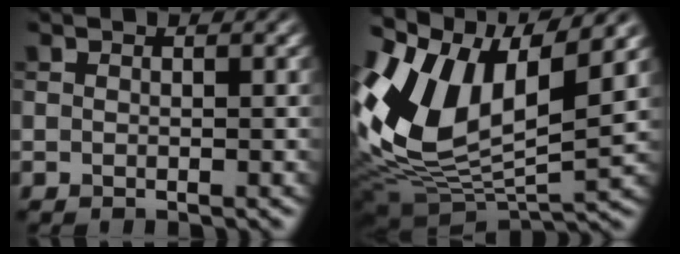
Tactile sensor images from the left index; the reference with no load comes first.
{"total": 11.9, "force": [4.0, 6.4, 9.2], "torque": [-0.188, 0.007, 0.071]}